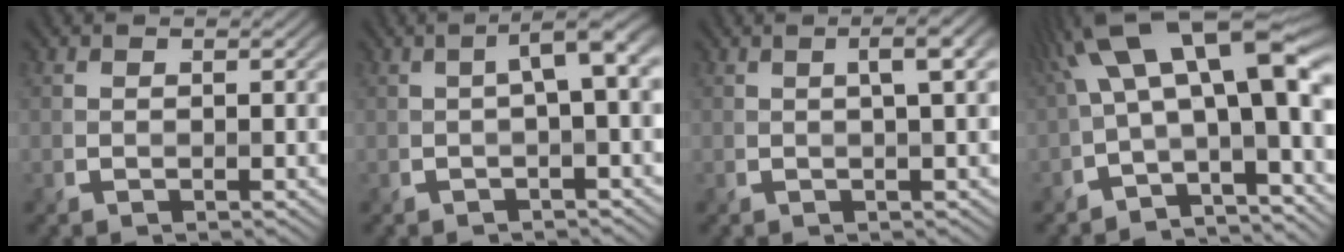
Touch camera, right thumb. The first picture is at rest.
{"total": 3.5, "force": [0.2, 0.7, 3.4], "torque": [-0.051, 0.015, 0.000]}
{"total": 3.2, "force": [0.8, 0.6, 3.1], "torque": [-0.043, 0.013, 0.010]}
{"total": 15.6, "force": [1.4, 5.7, 14.5], "torque": [-0.243, 0.019, 0.024]}